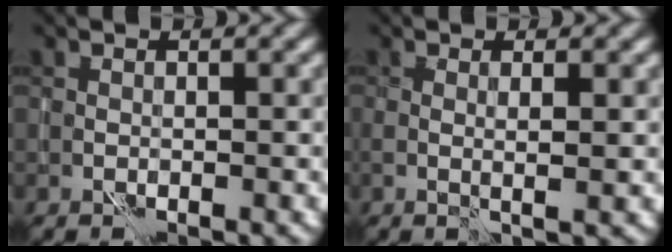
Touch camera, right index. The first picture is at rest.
{"total": 1.8, "force": [0.3, 0.3, 1.7], "torque": [-0.026, 0.001, 0.002]}